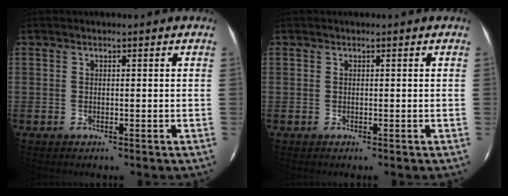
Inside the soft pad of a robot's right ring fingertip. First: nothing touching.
{"total": 0.0}